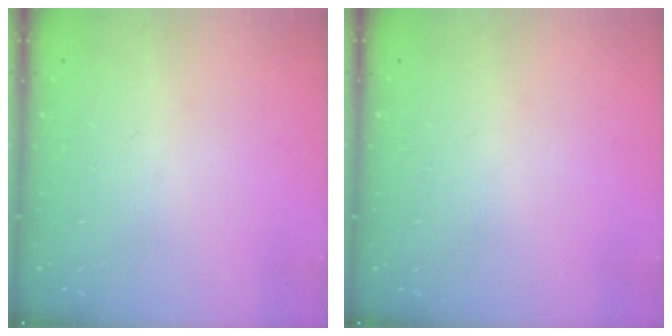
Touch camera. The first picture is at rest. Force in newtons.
{"total": 0.0}